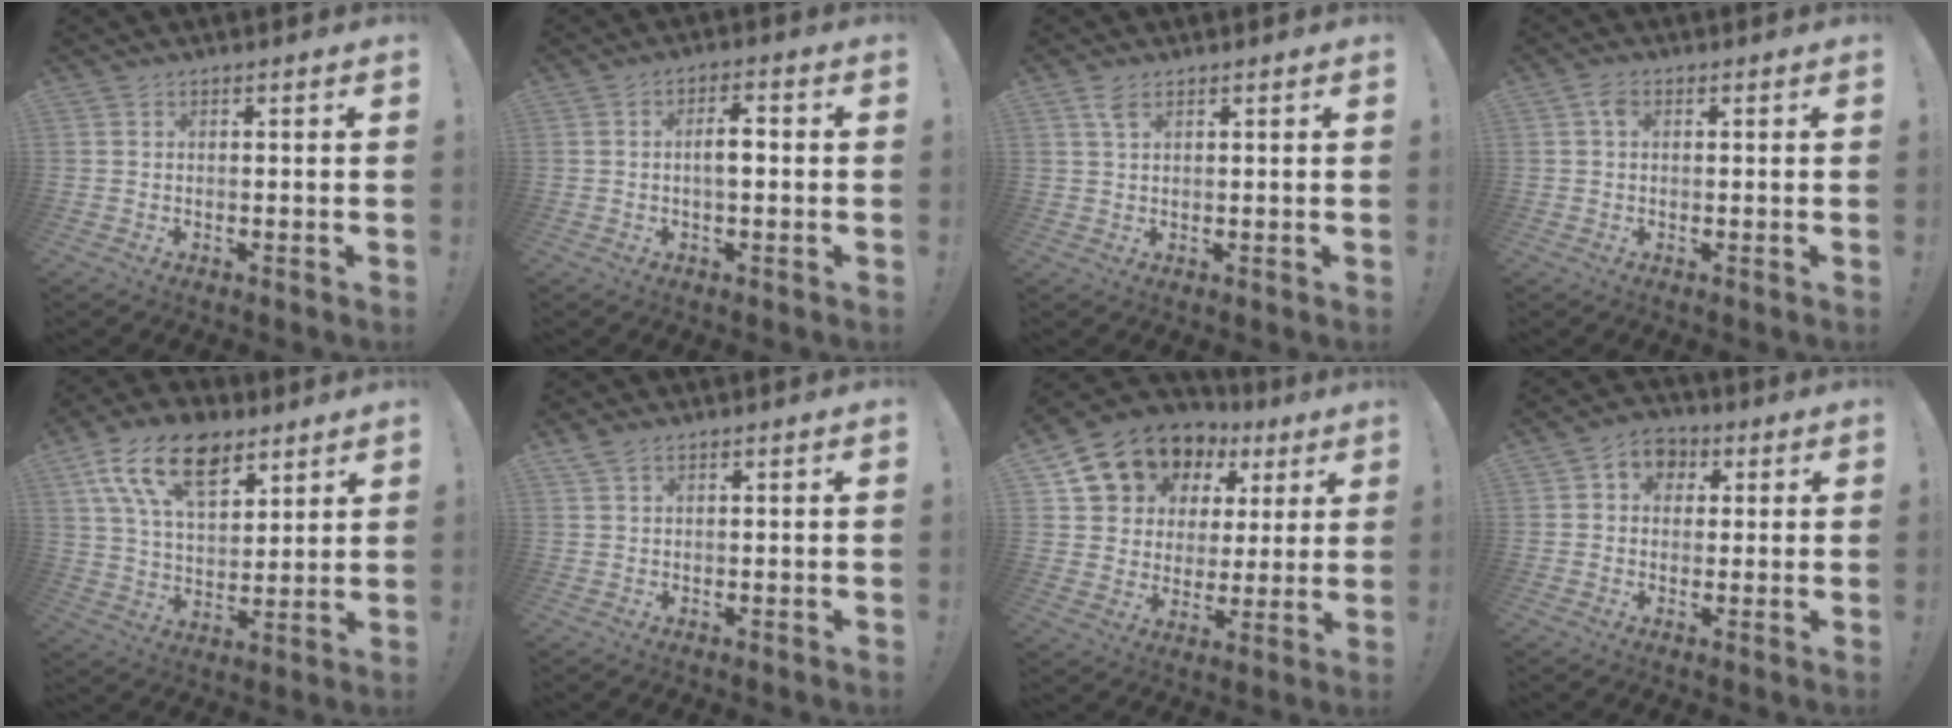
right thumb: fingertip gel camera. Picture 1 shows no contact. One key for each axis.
{"total": 4.8, "fx": -0.5, "fy": 1.9, "fz": 4.4, "tx": -0.070, "ty": 0.009, "tz": -0.012}
{"total": 3.3, "fx": 1.7, "fy": 1.4, "fz": 2.5, "tx": -0.048, "ty": -0.001, "tz": 0.030}
{"total": 2.4, "fx": 0.6, "fy": 1.5, "fz": 1.8, "tx": -0.034, "ty": 0.005, "tz": 0.009}
{"total": 18.3, "fx": 10.3, "fy": 10.2, "fz": 11.2, "tx": -0.195, "ty": -0.046, "tz": 0.188}
{"total": 2.1, "fx": 1.3, "fy": 1.0, "fz": 1.3, "tx": -0.032, "ty": 0.003, "tz": 0.026}
{"total": 13.6, "fx": 7.9, "fy": 9.9, "fz": 4.7, "tx": -0.083, "ty": -0.047, "tz": 0.162}
{"total": 6.2, "fx": 1.3, "fy": 5.5, "fz": 2.5, "tx": -0.029, "ty": 0.003, "tz": 0.025}